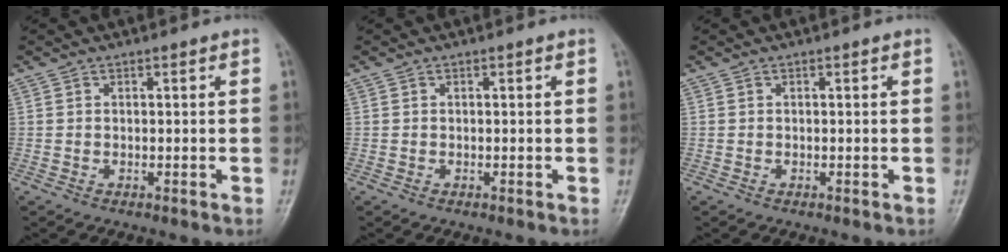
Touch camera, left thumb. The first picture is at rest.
{"total": 0.0}
{"total": 0.0}